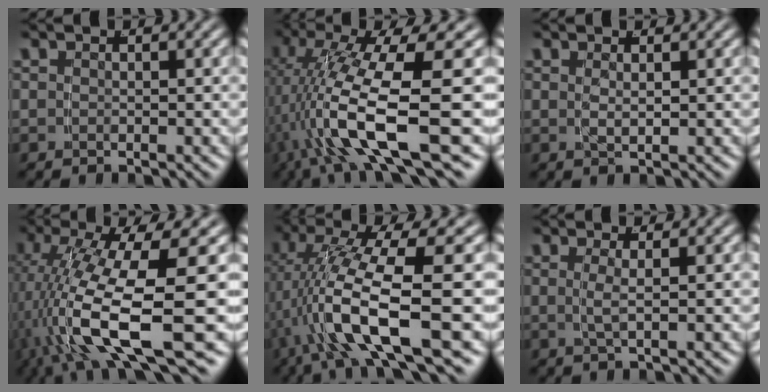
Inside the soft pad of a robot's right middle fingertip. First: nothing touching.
{"total": 10.0, "force": [-1.8, 3.6, 9.1], "torque": [-0.165, -0.016, -0.015]}
{"total": 1.0, "force": [0.3, -0.6, 0.7], "torque": [-0.017, -0.007, 0.014]}
{"total": 10.4, "force": [-3.2, 3.8, 9.2], "torque": [-0.169, -0.030, -0.029]}
{"total": 9.1, "force": [-1.5, 3.0, 8.5], "torque": [-0.156, -0.016, -0.011]}
{"total": 1.7, "force": [0.2, -0.6, 1.5], "torque": [-0.034, -0.007, 0.009]}